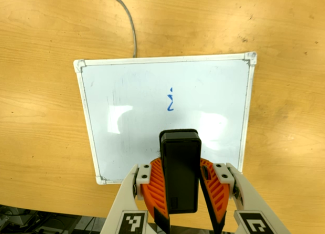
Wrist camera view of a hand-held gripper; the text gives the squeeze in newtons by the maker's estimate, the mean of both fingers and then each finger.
{"total": 9.5, "left": 9.6, "right": 9.3}